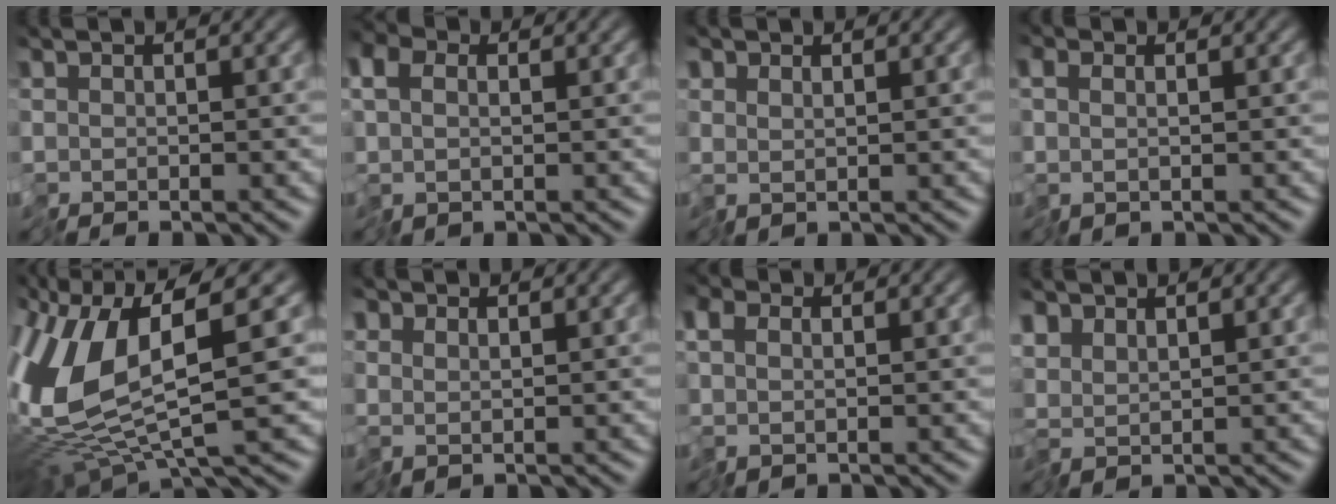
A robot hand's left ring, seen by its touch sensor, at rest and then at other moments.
{"total": 2.8, "force": [0.5, 2.0, 1.9], "torque": [-0.053, 0.006, 0.003]}
{"total": 0.7, "force": [0.7, 0.1, -0.1], "torque": [0.004, 0.002, 0.015]}
{"total": 1.1, "force": [0.2, 0.7, 0.9], "torque": [-0.021, 0.002, 0.002]}
{"total": 10.3, "force": [1.1, 3.3, 9.7], "torque": [-0.227, -0.006, 0.022]}
{"total": 0.8, "force": [0.7, 0.4, 0.0], "torque": [0.003, 0.003, 0.012]}
{"total": 1.9, "force": [0.5, 1.3, 1.3], "torque": [-0.034, 0.007, 0.007]}
{"total": 1.7, "force": [1.5, 0.5, 0.5], "torque": [-0.017, 0.004, 0.029]}